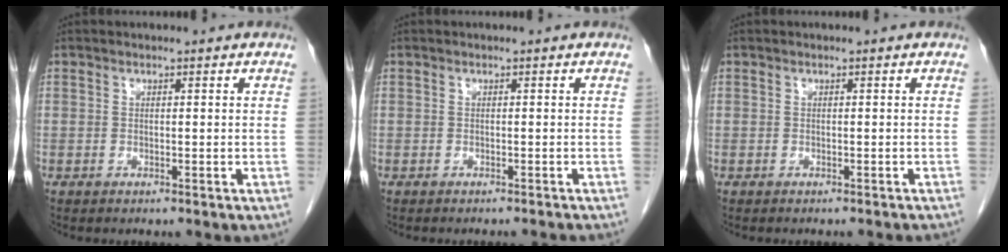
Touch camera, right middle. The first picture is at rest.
{"total": 3.0, "force": [-2.8, -0.4, 0.8], "torque": [-0.011, -0.009, -0.034]}
{"total": 3.1, "force": [-3.0, 0.2, 0.9], "torque": [-0.017, -0.012, -0.033]}